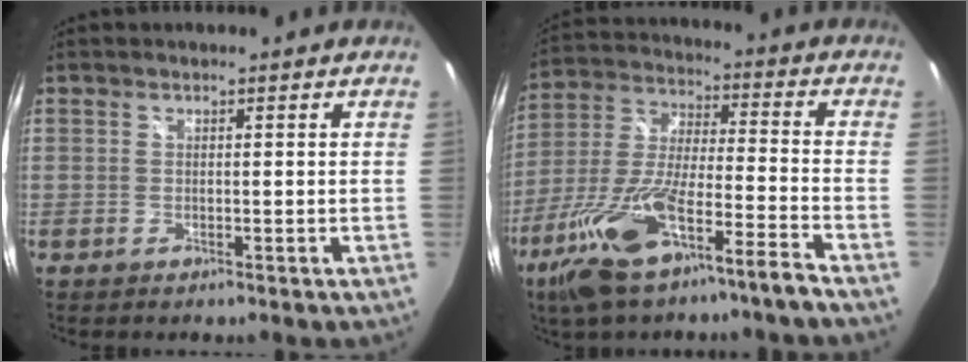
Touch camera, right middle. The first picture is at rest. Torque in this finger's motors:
{"motor_torque": [1.46, -0.68, 0.52, 0.21]}